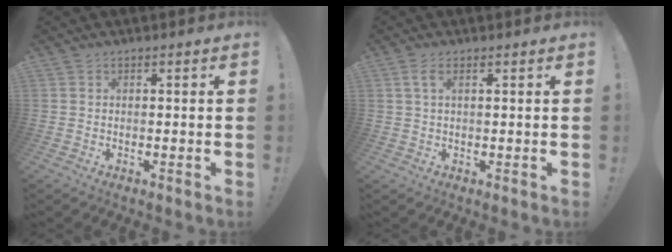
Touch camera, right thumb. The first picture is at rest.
{"total": 3.3, "force": [1.3, 1.2, 2.8], "torque": [-0.054, 0.003, 0.022]}